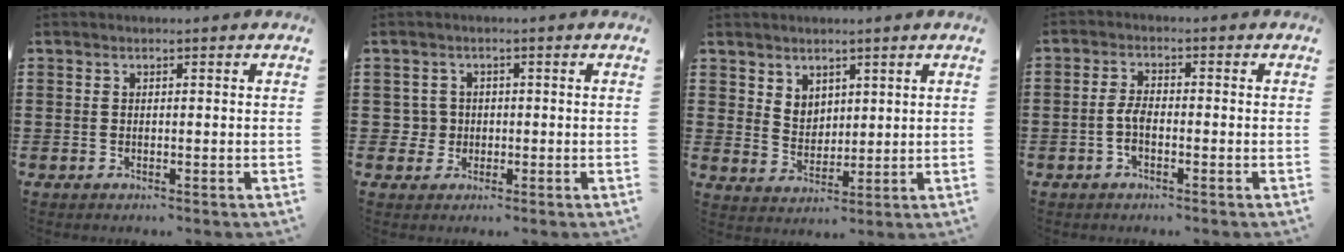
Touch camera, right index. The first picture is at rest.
{"total": 2.6, "force": [-0.5, 2.5, 0.5], "torque": [-0.022, 0.005, -0.013]}
{"total": 3.9, "force": [3.1, 2.4, 0.4], "torque": [-0.019, 0.000, 0.059]}
{"total": 3.1, "force": [-1.0, 1.1, 2.7], "torque": [-0.065, -0.003, -0.023]}